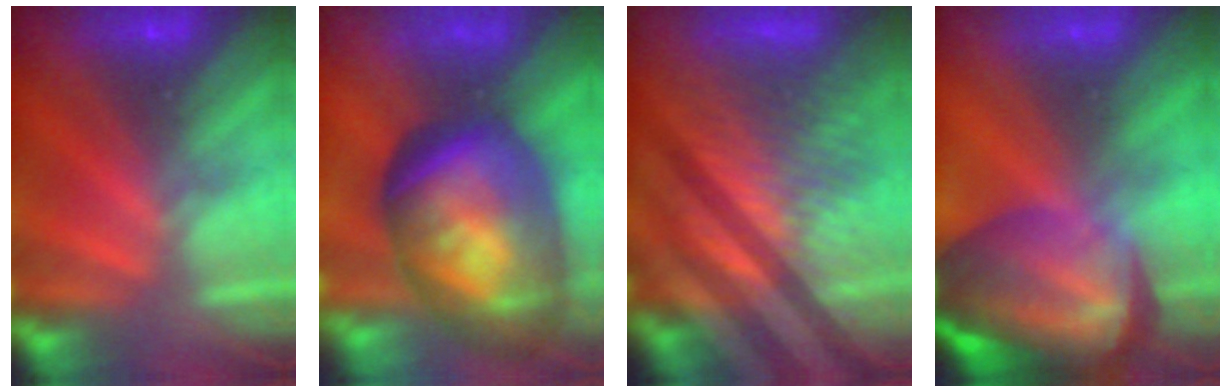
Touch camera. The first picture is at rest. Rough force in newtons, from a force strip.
{"total": 11.8}
{"total": 8.5}
{"total": 7.1}